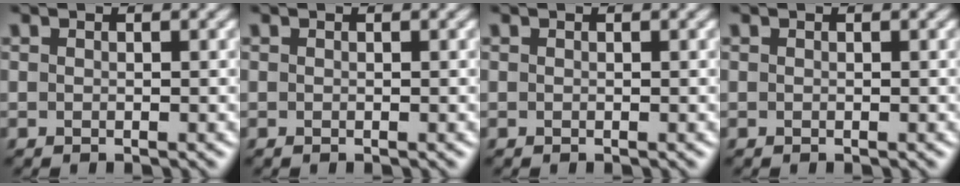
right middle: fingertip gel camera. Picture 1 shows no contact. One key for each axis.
{"total": 0.0}
{"total": 0.0}
{"total": 0.0}